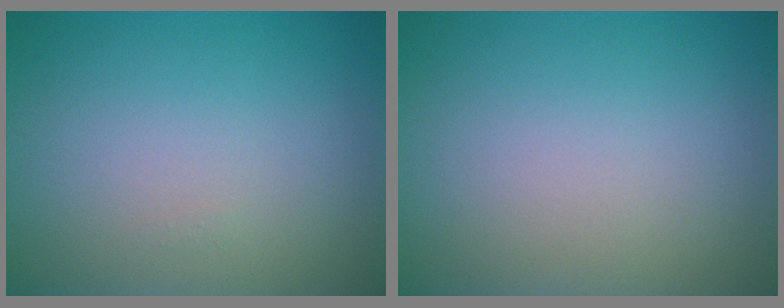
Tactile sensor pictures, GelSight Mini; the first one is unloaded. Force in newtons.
{"total": 0.0}